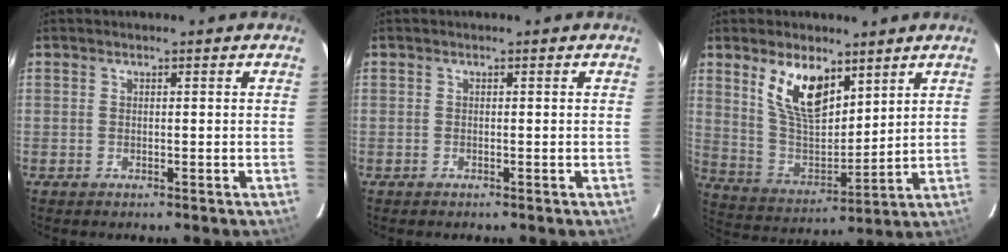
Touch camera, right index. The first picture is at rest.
{"total": 0.0}
{"total": 12.9, "force": [7.2, 6.1, 8.7], "torque": [-0.164, 0.001, 0.150]}